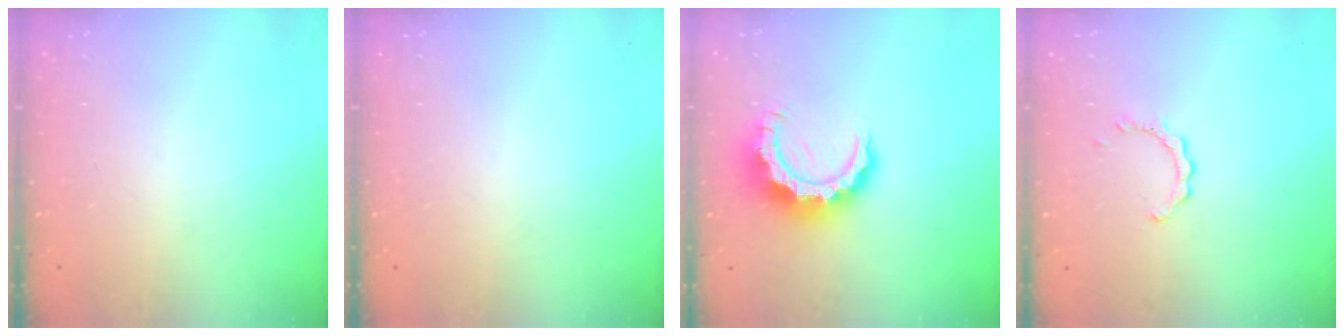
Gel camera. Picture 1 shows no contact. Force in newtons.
{"total": 0.0}
{"total": 10.8, "press": 10.8, "slide": 1.1}
{"total": 2.2, "press": 2.2, "slide": 0.2}